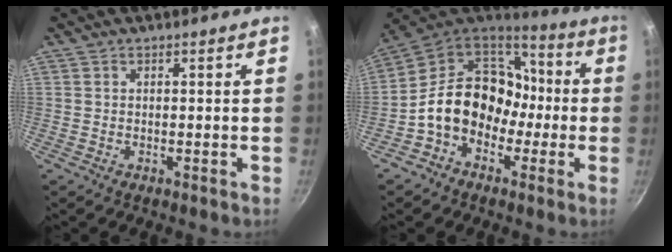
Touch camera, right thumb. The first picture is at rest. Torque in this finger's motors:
{"motor_torque": [2.46, 2.33, 1.30, -0.86, 0.19]}